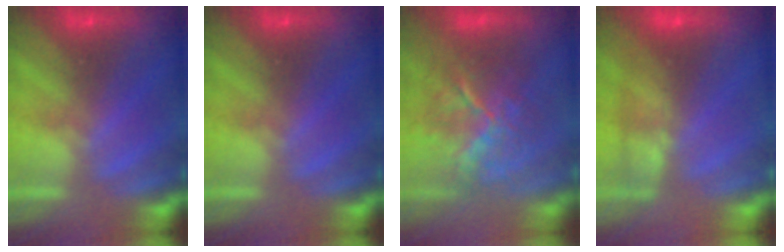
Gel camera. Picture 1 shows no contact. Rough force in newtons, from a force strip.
{"total": 0.0}
{"total": 11.4}
{"total": 2.4}